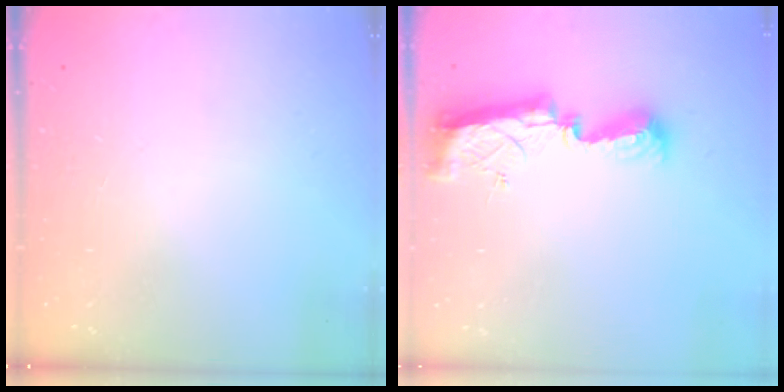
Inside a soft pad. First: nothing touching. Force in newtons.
{"total": 9.4, "press": 9.4, "slide": 0.4}